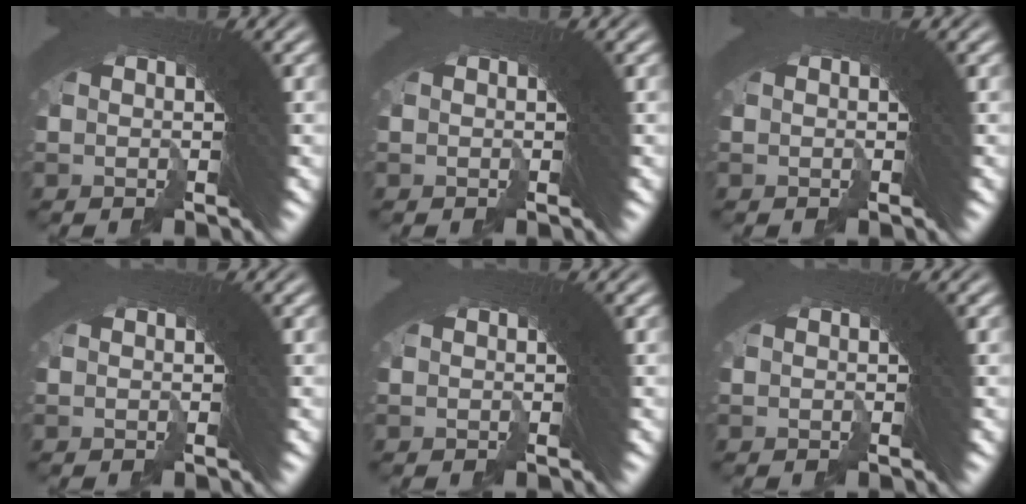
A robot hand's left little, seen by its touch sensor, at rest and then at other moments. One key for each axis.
{"total": 0.0}
{"total": 0.0}
{"total": 0.0}
{"total": 0.0}
{"total": 0.0}